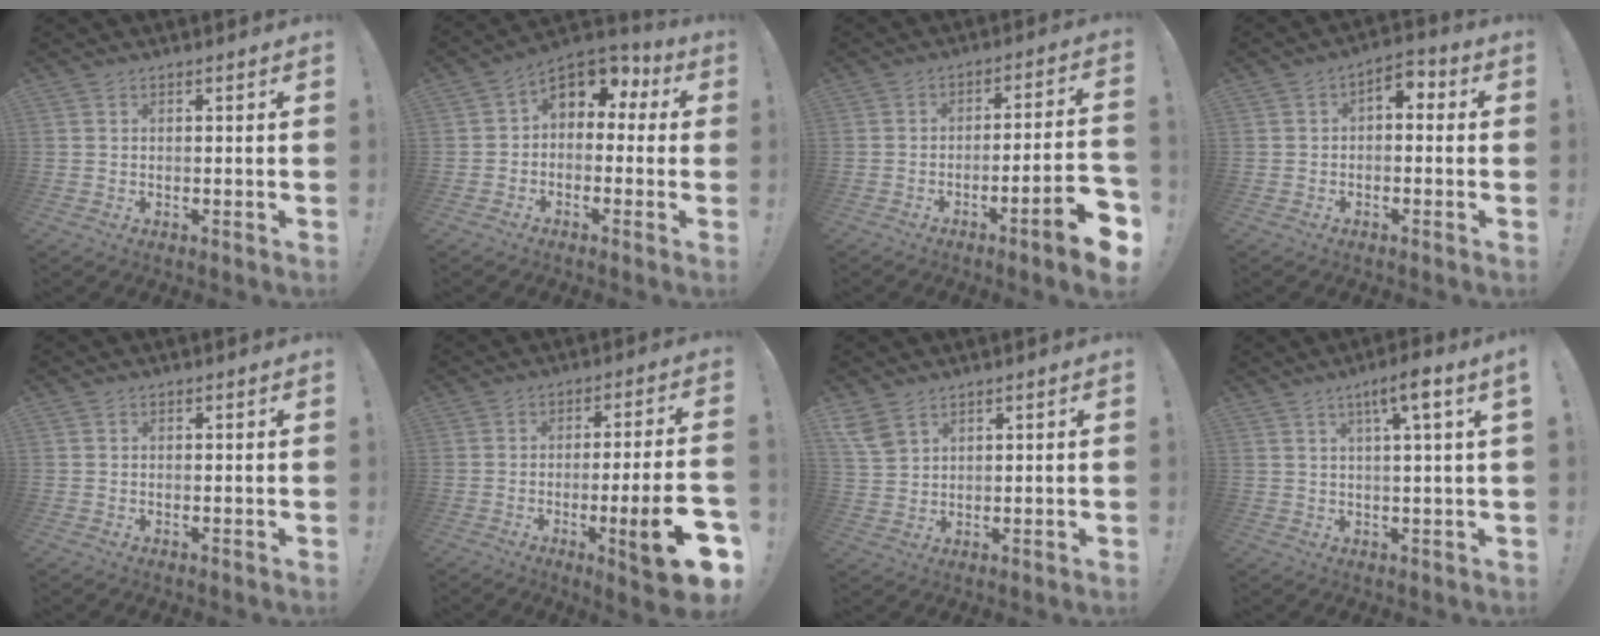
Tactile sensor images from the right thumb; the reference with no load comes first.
{"total": 8.0, "force": [2.6, 5.5, 5.3], "torque": [-0.076, -0.014, 0.052]}
{"total": 10.1, "force": [-5.6, 0.4, 8.4], "torque": [-0.123, 0.021, -0.091]}
{"total": 3.7, "force": [-0.9, 2.4, 2.6], "torque": [-0.032, 0.007, -0.018]}
{"total": 0.0}
{"total": 15.7, "force": [-5.0, 1.7, 14.8], "torque": [-0.212, 0.011, -0.062]}
{"total": 5.7, "force": [3.7, 3.2, 2.8], "torque": [-0.068, -0.011, 0.075]}
{"total": 7.0, "force": [2.8, -0.4, 6.4], "torque": [-0.100, -0.009, 0.037]}